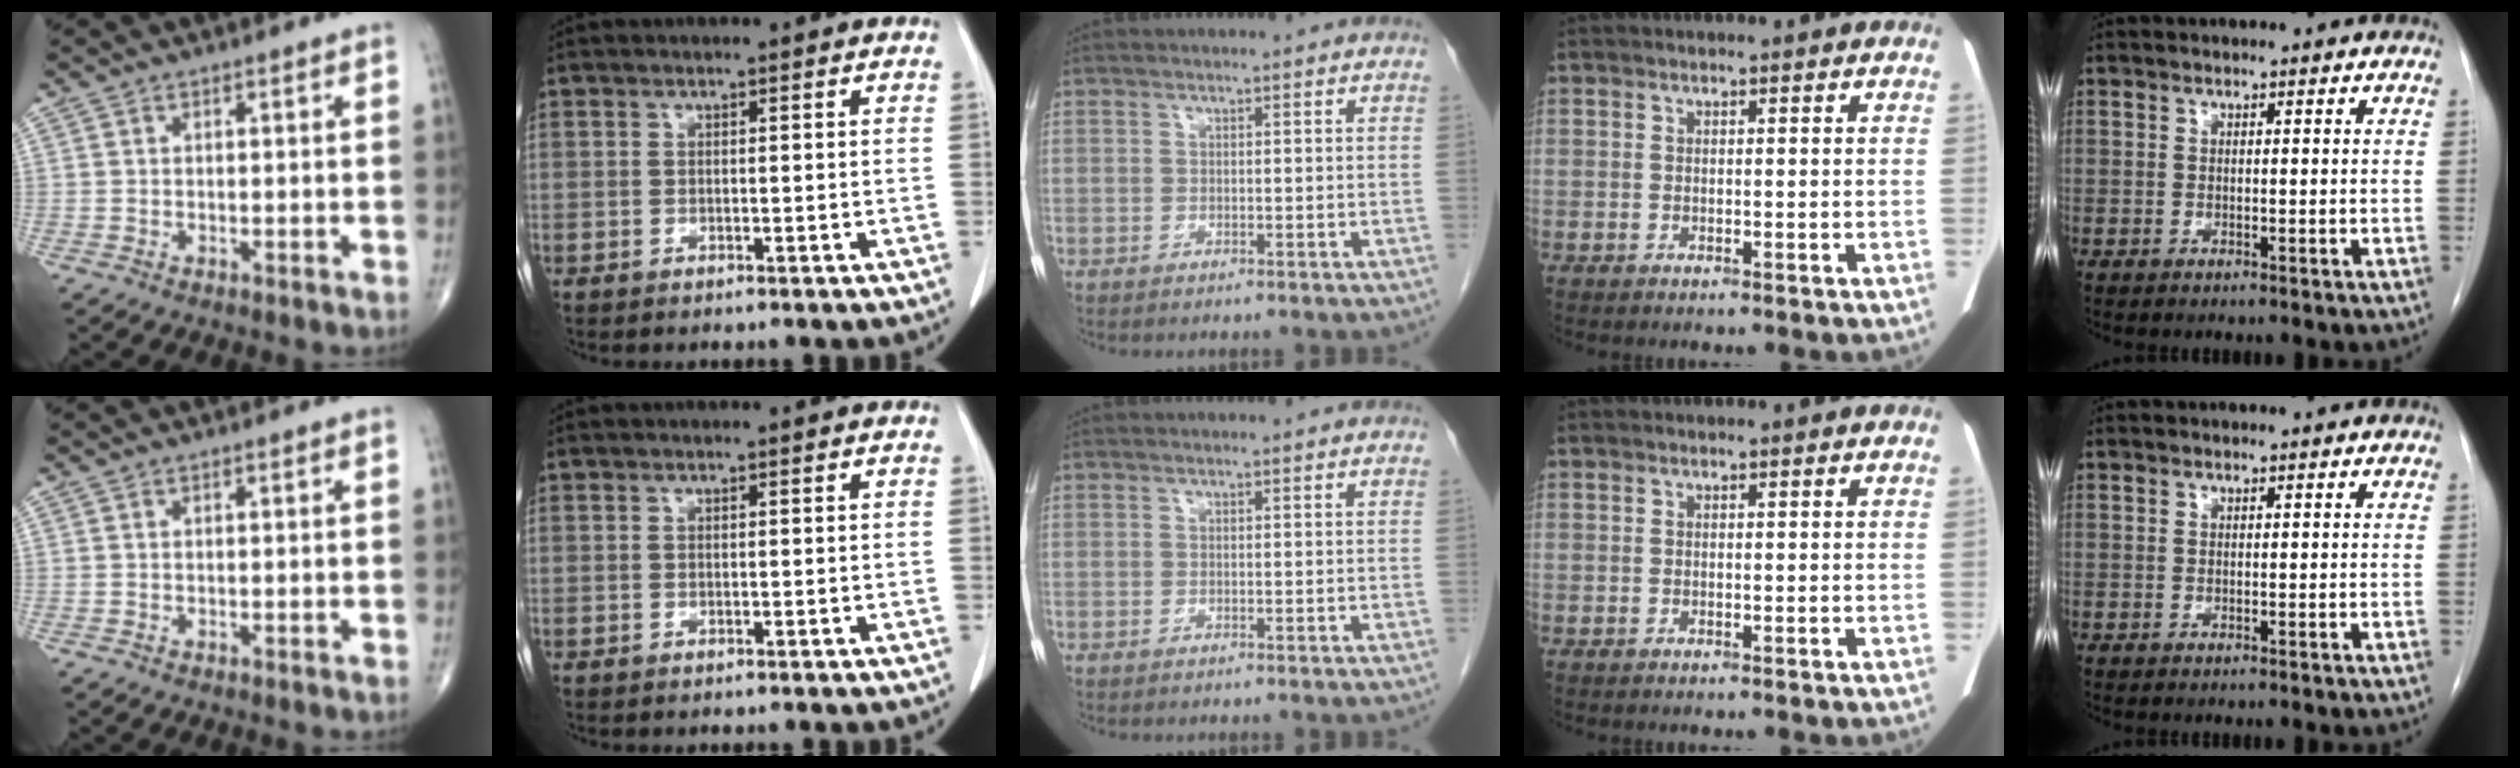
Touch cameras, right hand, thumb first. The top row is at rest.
{}